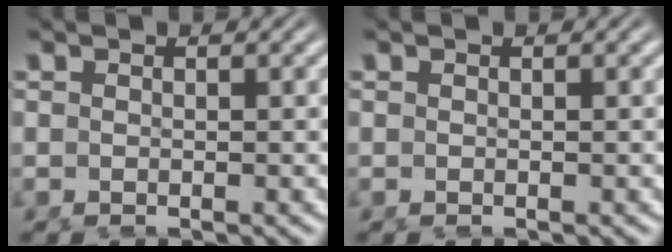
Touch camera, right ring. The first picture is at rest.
{"total": 0.0}